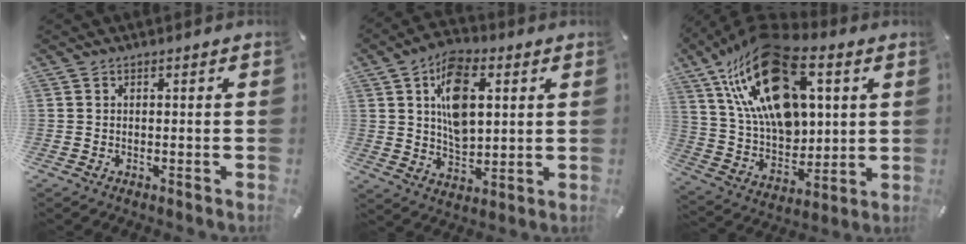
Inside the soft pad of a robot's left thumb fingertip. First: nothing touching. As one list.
[{"total": 13.0, "force": [3.9, 8.1, 9.3], "torque": [-0.152, 0.000, 0.069]}, {"total": 24.6, "force": [10.4, 15.2, 16.2], "torque": [-0.322, -0.049, 0.179]}]